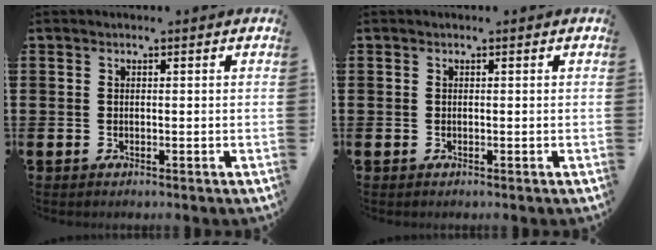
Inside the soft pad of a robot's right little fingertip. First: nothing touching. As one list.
[{"total": 0.0}]